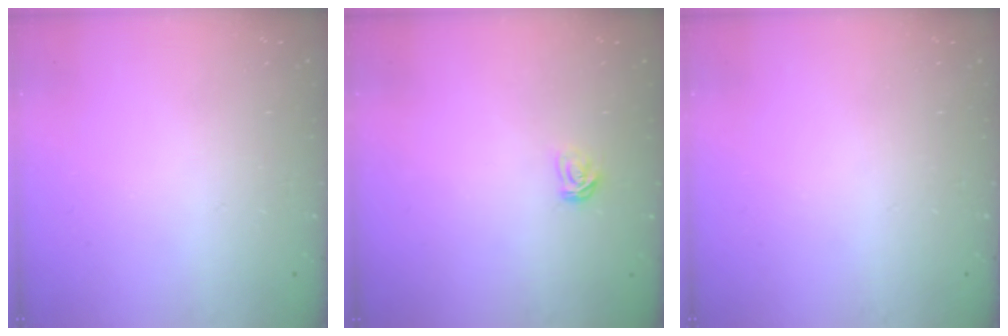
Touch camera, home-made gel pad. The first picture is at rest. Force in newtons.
{"total": 3.6, "press": 3.6, "slide": 0.4}
{"total": 0.0}